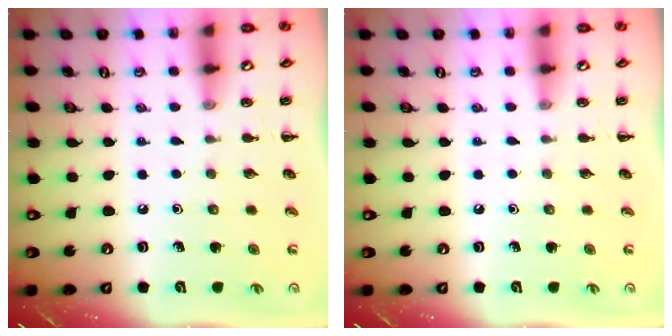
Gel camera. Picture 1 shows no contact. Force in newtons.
{"total": 0.0}